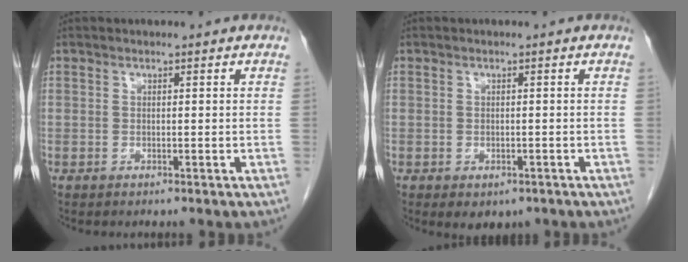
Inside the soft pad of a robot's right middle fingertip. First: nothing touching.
{"total": 3.4, "force": [-2.1, 2.1, 1.7], "torque": [-0.016, -0.004, -0.017]}